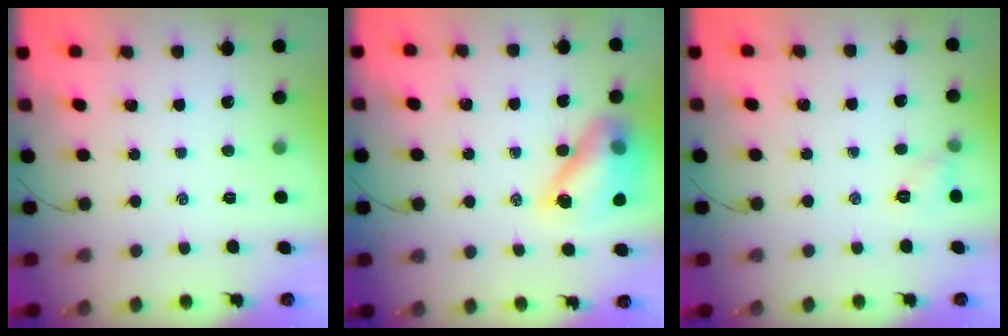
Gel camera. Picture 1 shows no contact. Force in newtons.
{"total": 13.5, "press": 12.9, "slide": 3.7}
{"total": 5.6, "press": 5.5, "slide": 1.3}